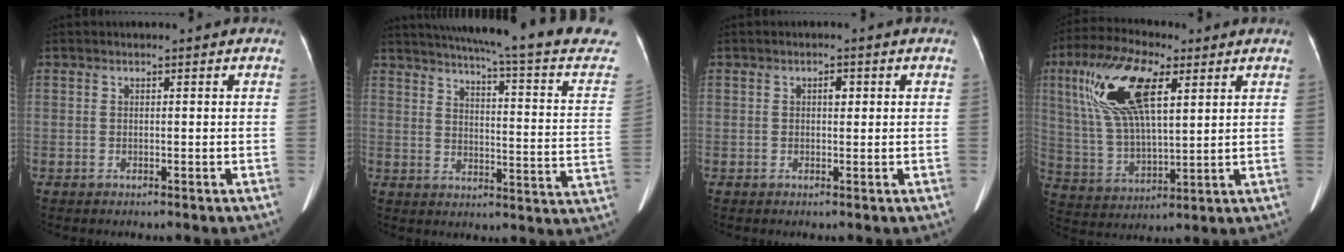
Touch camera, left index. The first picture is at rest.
{"total": 25.8, "force": [22.2, 0.8, 13.0], "torque": [-0.188, -0.059, 0.263]}
{"total": 1.4, "force": [0.4, 0.7, 1.1], "torque": [-0.016, 0.003, 0.005]}
{"total": 15.4, "force": [6.3, 5.2, 13.1], "torque": [-0.281, 0.021, 0.119]}